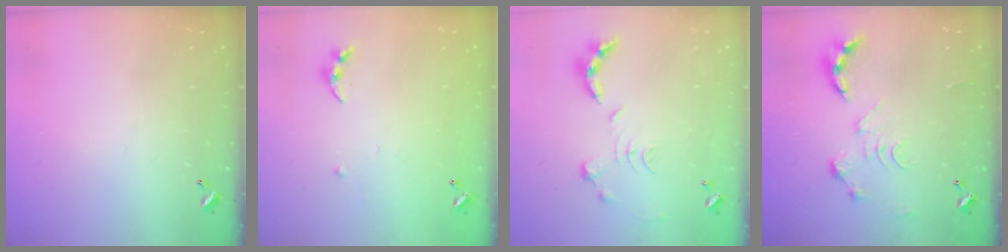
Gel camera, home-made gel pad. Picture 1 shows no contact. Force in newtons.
{"total": 5.4, "press": 5.4, "slide": 0.6}
{"total": 1.1, "press": 1.0, "slide": 0.4}
{"total": 0.0}